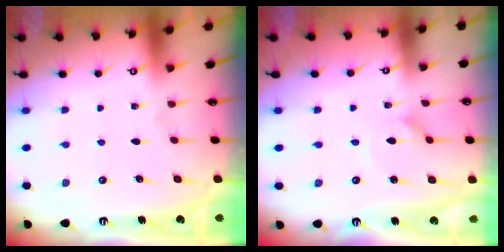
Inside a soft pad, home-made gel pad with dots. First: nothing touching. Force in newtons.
{"total": 1.8, "press": 1.8, "slide": 0.0}